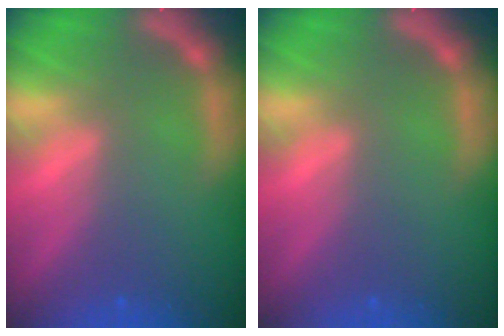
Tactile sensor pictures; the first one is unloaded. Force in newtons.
{"total": 0.0}